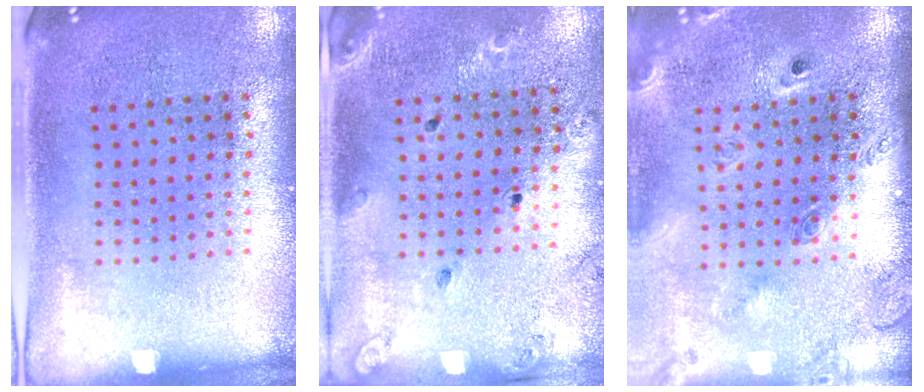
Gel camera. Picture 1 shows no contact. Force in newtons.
{"total": 1.4, "press": 1.4, "slide": 0.2}
{"total": 2.6, "press": 1.9, "slide": 1.8}